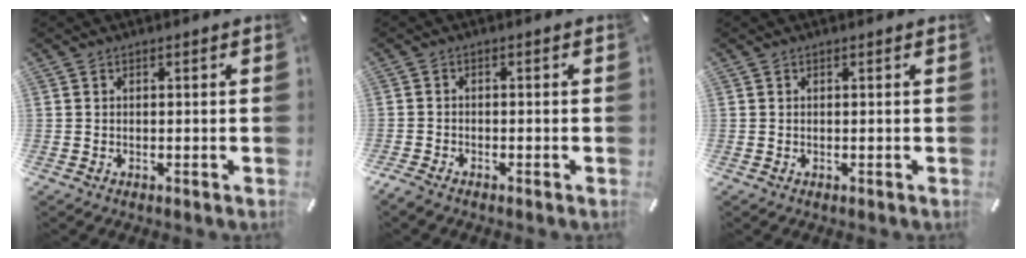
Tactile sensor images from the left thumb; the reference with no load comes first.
{"total": 1.8, "force": [-1.6, 0.4, 0.6], "torque": [-0.018, 0.004, -0.035]}
{"total": 0.0}